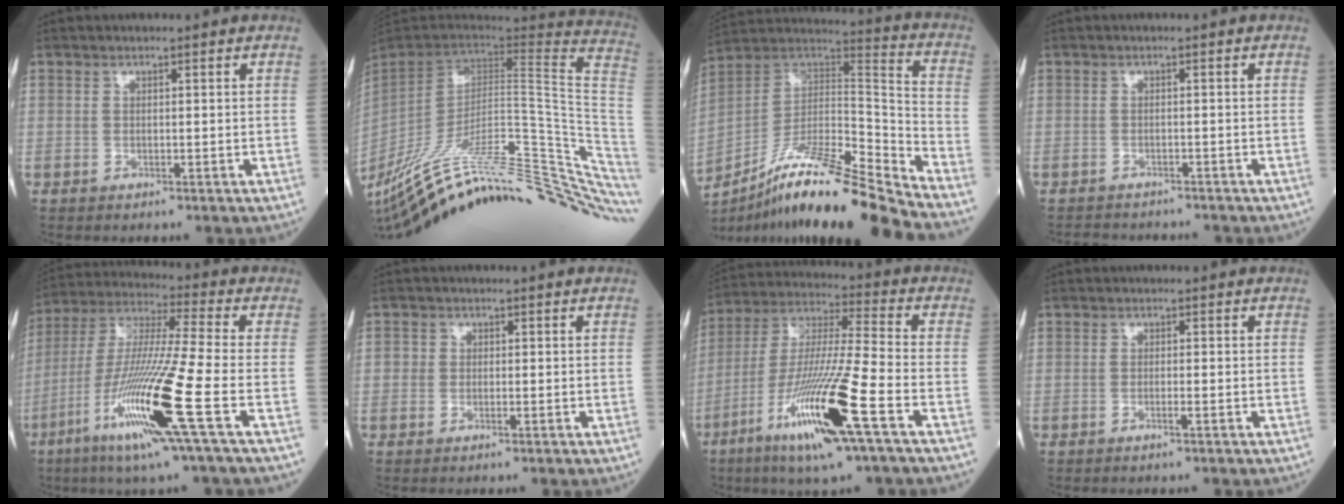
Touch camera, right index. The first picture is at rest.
{"total": 40.0, "force": [-30.5, 5.9, 25.2], "torque": [-0.302, -0.046, -0.428]}
{"total": 21.5, "force": [-17.1, -0.2, 13.1], "torque": [-0.240, 0.006, -0.308]}
{"total": 5.5, "force": [-5.3, 1.0, 1.1], "torque": [-0.011, -0.006, -0.073]}
{"total": 17.9, "force": [-7.2, -1.0, 16.3], "torque": [-0.345, -0.032, -0.143]}
{"total": 1.2, "force": [-0.1, 1.1, 0.5], "torque": [-0.003, 0.002, -0.004]}
{"total": 18.1, "force": [-8.3, 0.3, 16.1], "torque": [-0.341, -0.031, -0.156]}
{"total": 0.8, "force": [-0.4, -0.1, 0.7], "torque": [-0.015, 0.001, -0.007]}